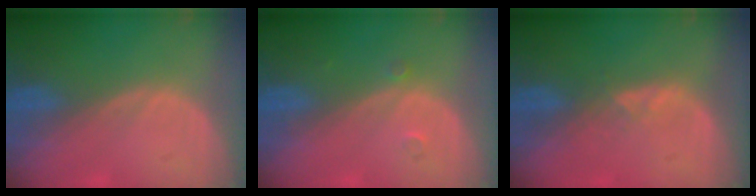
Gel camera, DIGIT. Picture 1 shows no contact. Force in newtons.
{"total": 1.2, "press": 1.0, "slide": 0.7}
{"total": 1.6, "press": 1.6, "slide": 0.3}